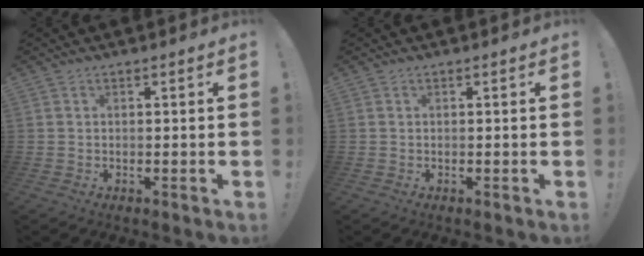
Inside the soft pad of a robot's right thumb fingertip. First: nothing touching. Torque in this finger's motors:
{"motor_torque": [0.24, 0.15, 0.26, -0.18, -0.03]}